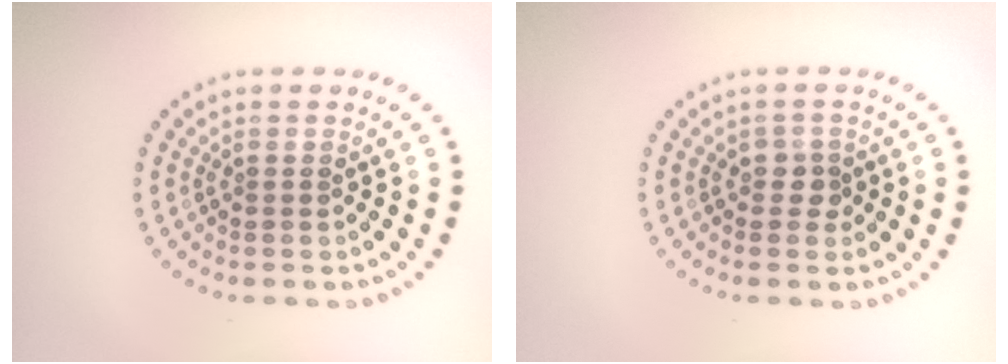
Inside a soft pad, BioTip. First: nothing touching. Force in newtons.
{"total": 1.3, "press": 1.1, "slide": 0.7}